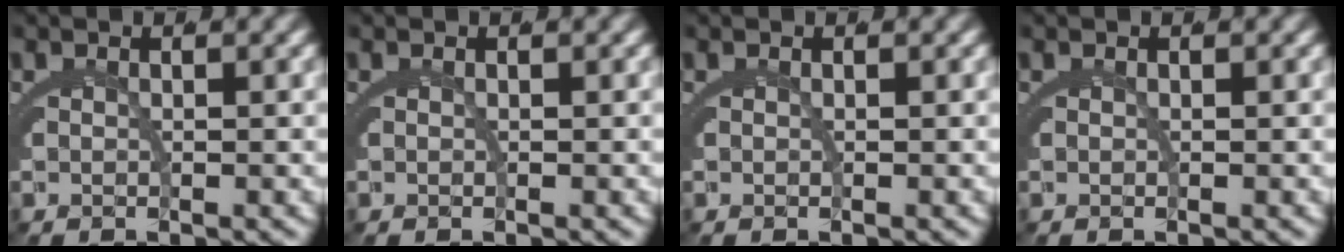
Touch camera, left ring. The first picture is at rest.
{"total": 0.0}
{"total": 0.0}
{"total": 0.0}